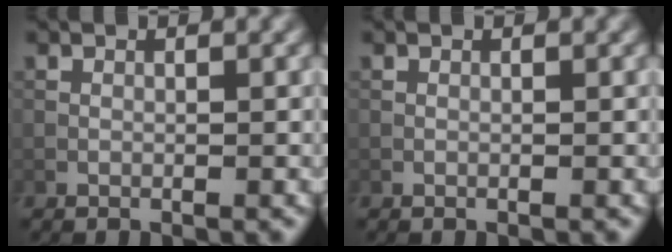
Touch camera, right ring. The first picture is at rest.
{"total": 0.0}